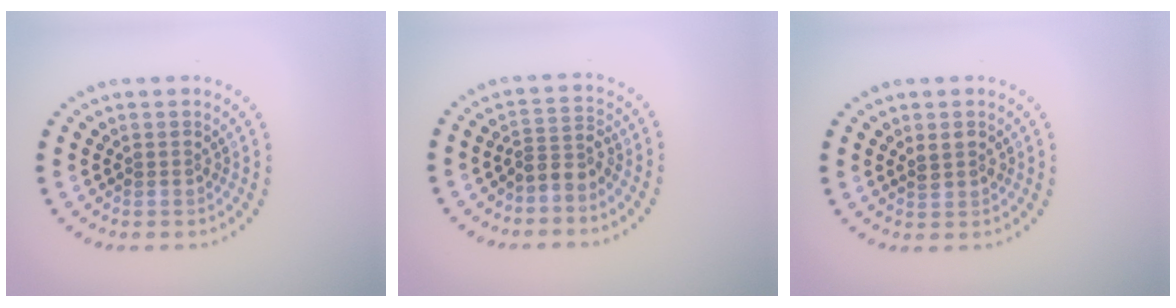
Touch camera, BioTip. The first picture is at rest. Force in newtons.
{"total": 2.4, "press": 1.8, "slide": 1.6}
{"total": 1.4, "press": 1.4, "slide": 0.4}